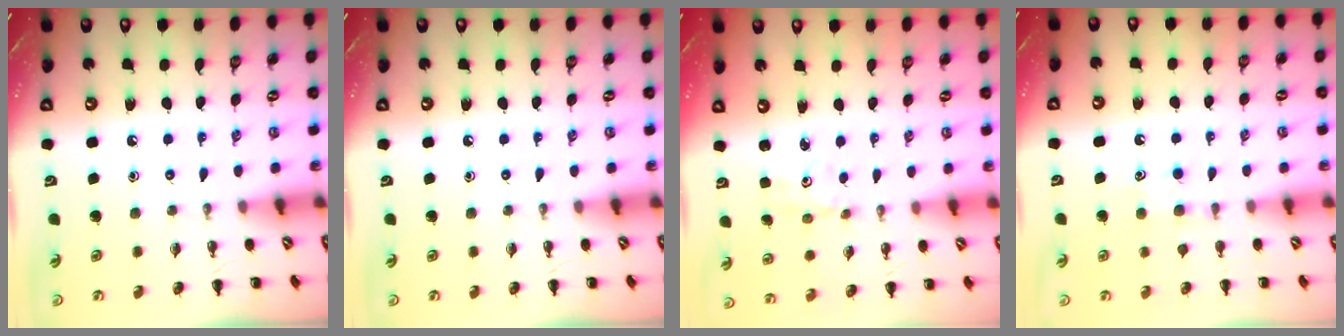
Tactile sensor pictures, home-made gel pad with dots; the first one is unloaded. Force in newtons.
{"total": 0.0}
{"total": 2.1, "press": 2.0, "slide": 0.6}
{"total": 5.4, "press": 5.2, "slide": 1.5}